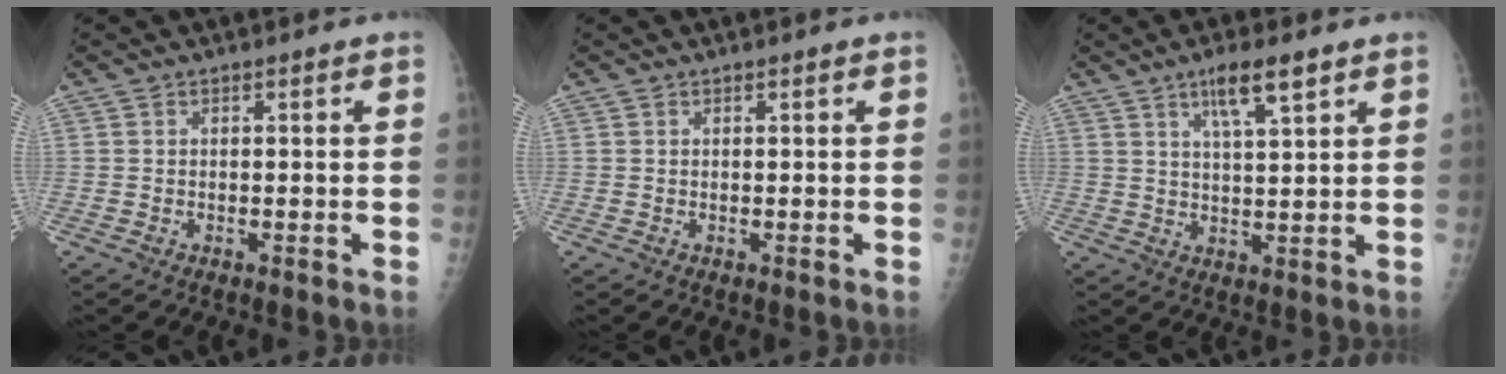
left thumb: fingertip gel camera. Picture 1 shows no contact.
{"total": 0.0}
{"total": 7.0, "force": [4.2, 1.2, 5.5], "torque": [-0.097, -0.019, 0.076]}